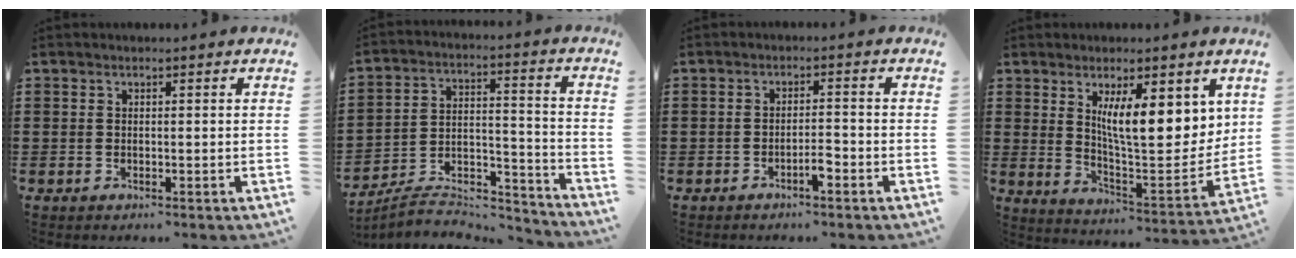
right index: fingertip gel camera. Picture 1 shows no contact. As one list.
[{"total": 6.7, "force": [-6.2, 1.6, 1.9], "torque": [-0.033, 0.003, -0.121]}, {"total": 2.6, "force": [-1.6, 0.5, 2.0], "torque": [-0.037, 0.005, -0.030]}, {"total": 10.4, "force": [4.4, 2.9, 8.9], "torque": [-0.147, -0.028, 0.072]}]